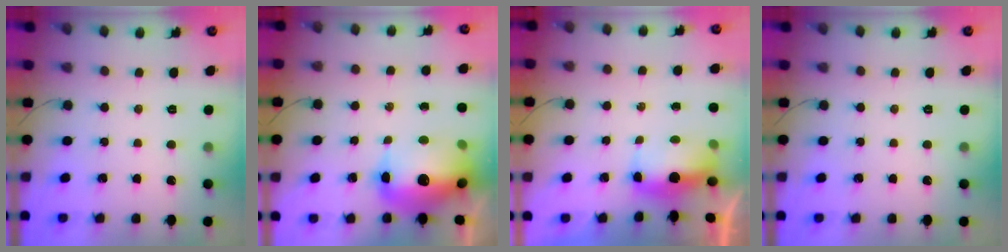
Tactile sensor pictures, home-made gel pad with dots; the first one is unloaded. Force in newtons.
{"total": 19.2, "press": 17.0, "slide": 9.0}
{"total": 5.9, "press": 5.8, "slide": 0.7}
{"total": 0.0}